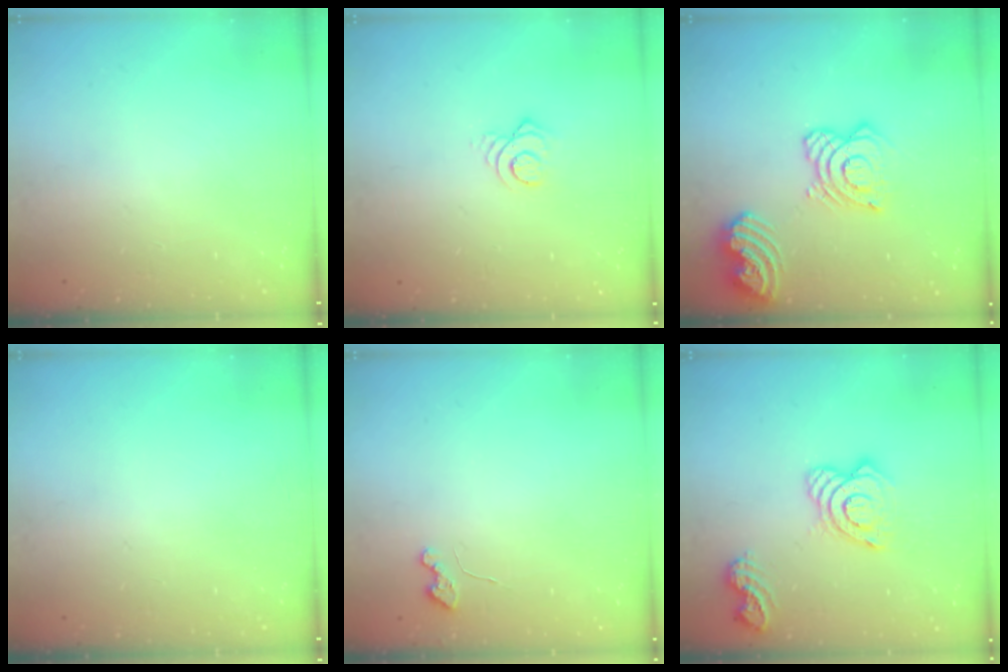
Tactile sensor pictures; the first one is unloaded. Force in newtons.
{"total": 3.8, "press": 3.8, "slide": 0.2}
{"total": 16.3, "press": 16.1, "slide": 2.3}
{"total": 0.0}
{"total": 3.6, "press": 3.6, "slide": 0.4}
{"total": 13.7, "press": 13.6, "slide": 1.2}